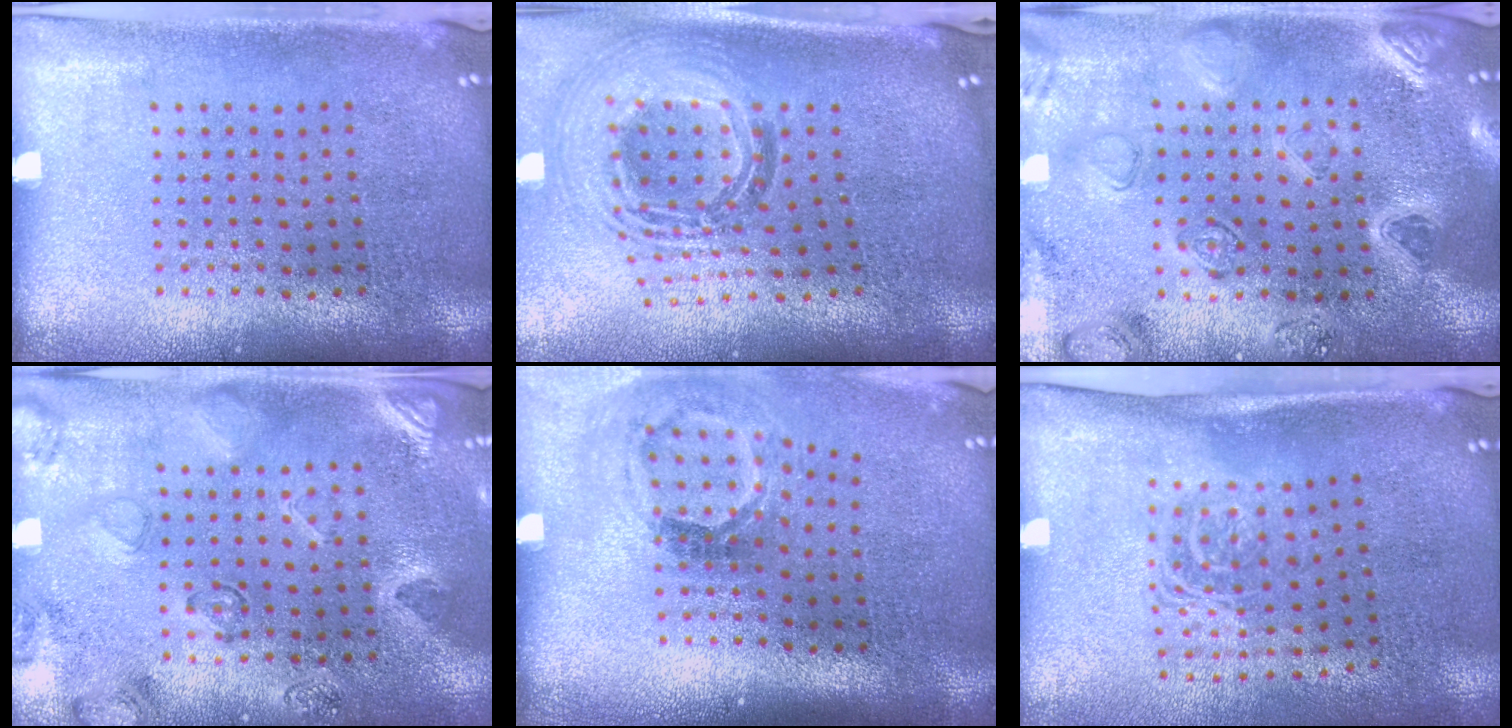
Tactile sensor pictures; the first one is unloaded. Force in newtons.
{"total": 1.9, "press": 1.6, "slide": 1.0}
{"total": 2.2, "press": 2.2, "slide": 0.2}
{"total": 2.3, "press": 1.8, "slide": 1.4}
{"total": 1.9, "press": 1.2, "slide": 1.5}
{"total": 1.6, "press": 1.2, "slide": 1.1}